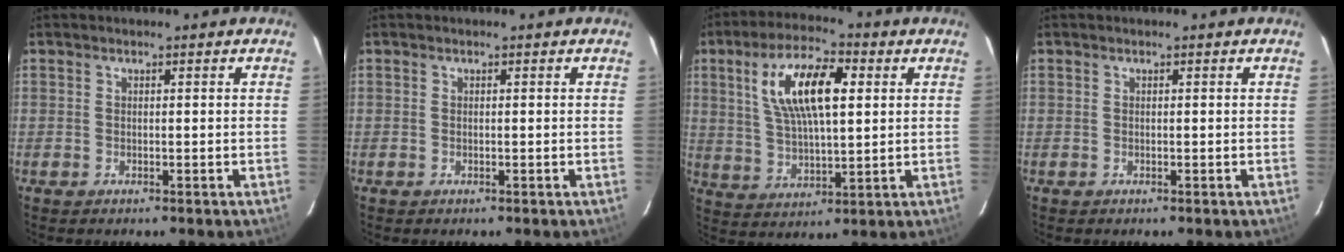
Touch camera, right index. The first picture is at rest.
{"total": 0.0}
{"total": 14.0, "force": [4.2, 5.3, 12.2], "torque": [-0.229, 0.016, 0.080]}
{"total": 0.0}